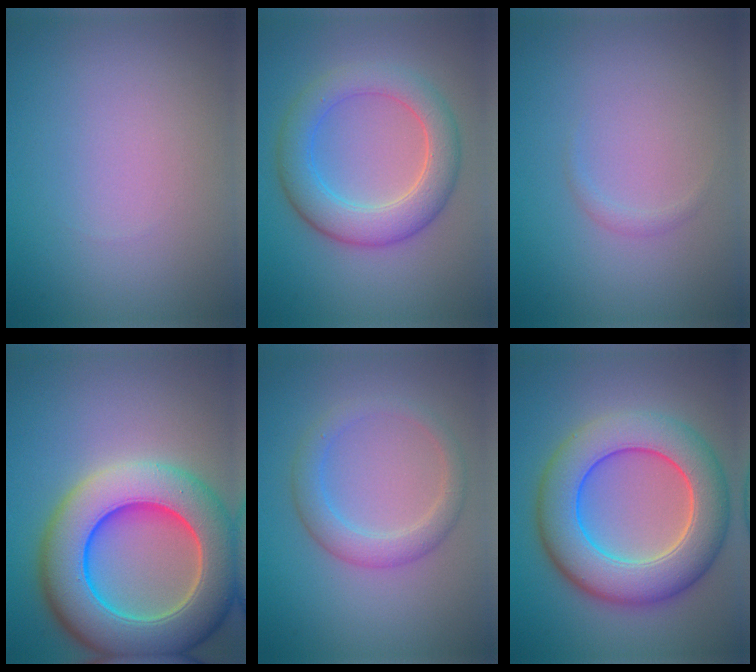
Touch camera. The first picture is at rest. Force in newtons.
{"total": 5.6, "press": 5.6, "slide": 0.4}
{"total": 0.6, "press": 0.6, "slide": 0.0}
{"total": 12.1, "press": 12.1, "slide": 0.6}
{"total": 2.8, "press": 2.8, "slide": 0.1}
{"total": 9.5, "press": 9.5, "slide": 0.3}